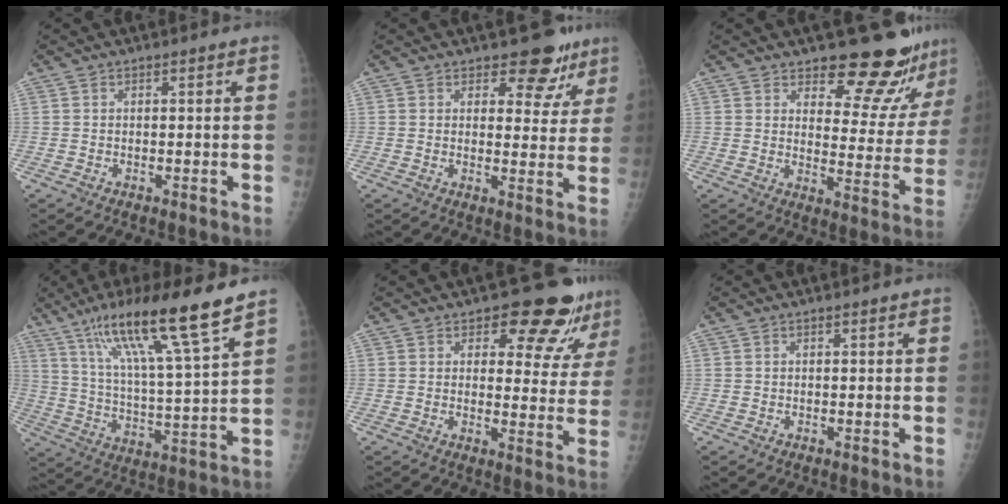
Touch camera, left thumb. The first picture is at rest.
{"total": 7.3, "force": [5.5, 4.1, 2.5], "torque": [0.006, -0.035, 0.062]}
{"total": 14.5, "force": [13.2, 4.2, 4.3], "torque": [-0.007, -0.122, 0.159]}
{"total": 18.2, "force": [12.2, 0.8, 13.4], "torque": [-0.224, -0.052, 0.208]}
{"total": 10.5, "force": [8.4, 4.4, 4.4], "torque": [-0.015, -0.061, 0.092]}
{"total": 0.0}